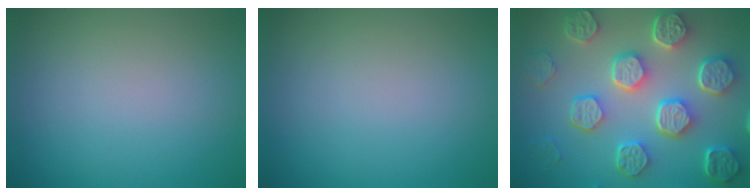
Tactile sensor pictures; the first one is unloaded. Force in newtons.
{"total": 0.0}
{"total": 8.6, "press": 6.5, "slide": 5.7}